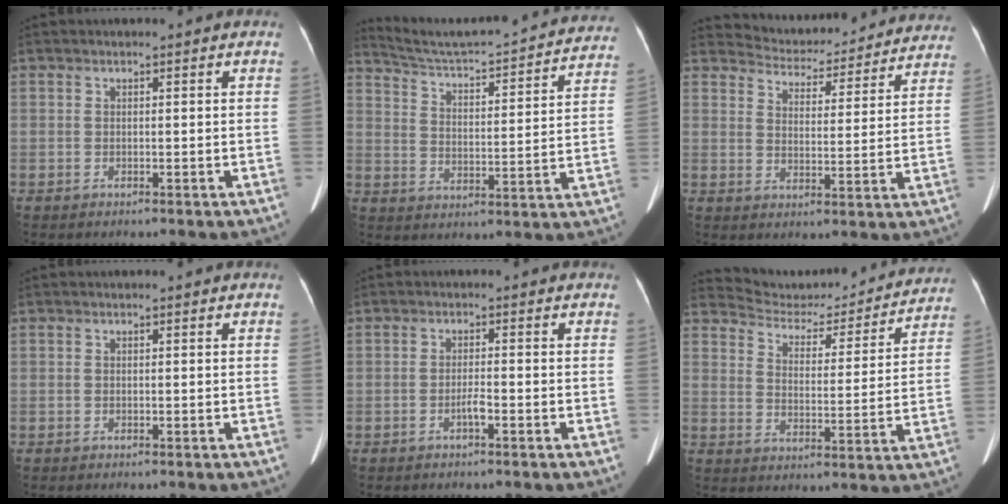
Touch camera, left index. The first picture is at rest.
{"total": 25.3, "force": [23.7, 2.3, 8.6], "torque": [-0.130, -0.040, 0.307]}
{"total": 18.1, "force": [17.3, 4.1, 3.1], "torque": [-0.029, -0.013, 0.213]}
{"total": 0.0}
{"total": 1.6, "force": [-1.1, 0.0, 1.2], "torque": [-0.025, -0.002, -0.021]}
{"total": 17.2, "force": [16.7, 3.1, 3.1], "torque": [-0.036, -0.020, 0.218]}